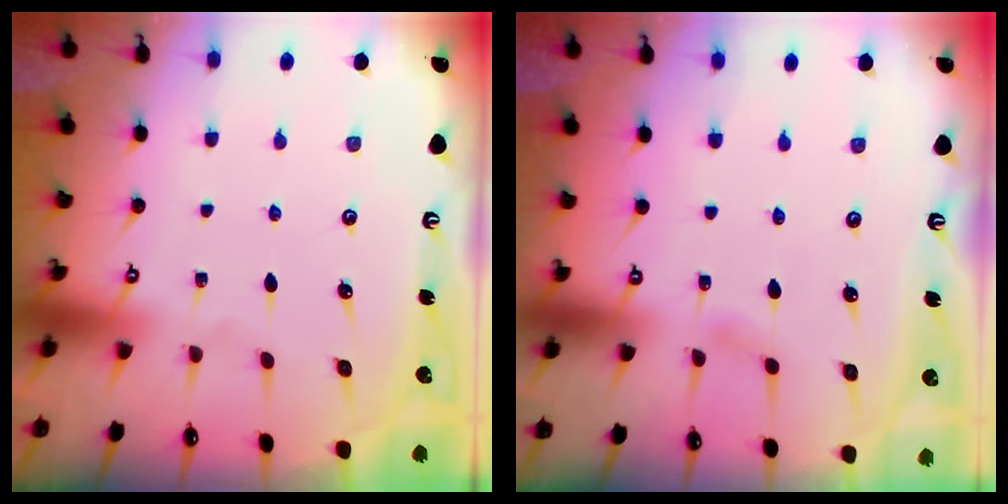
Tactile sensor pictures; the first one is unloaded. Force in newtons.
{"total": 2.7, "press": 2.7, "slide": 0.3}